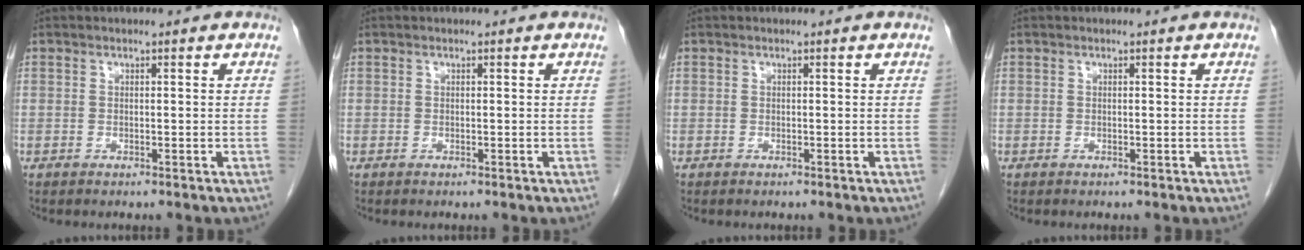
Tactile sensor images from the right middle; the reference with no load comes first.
{"total": 0.0}
{"total": 0.0}
{"total": 0.0}